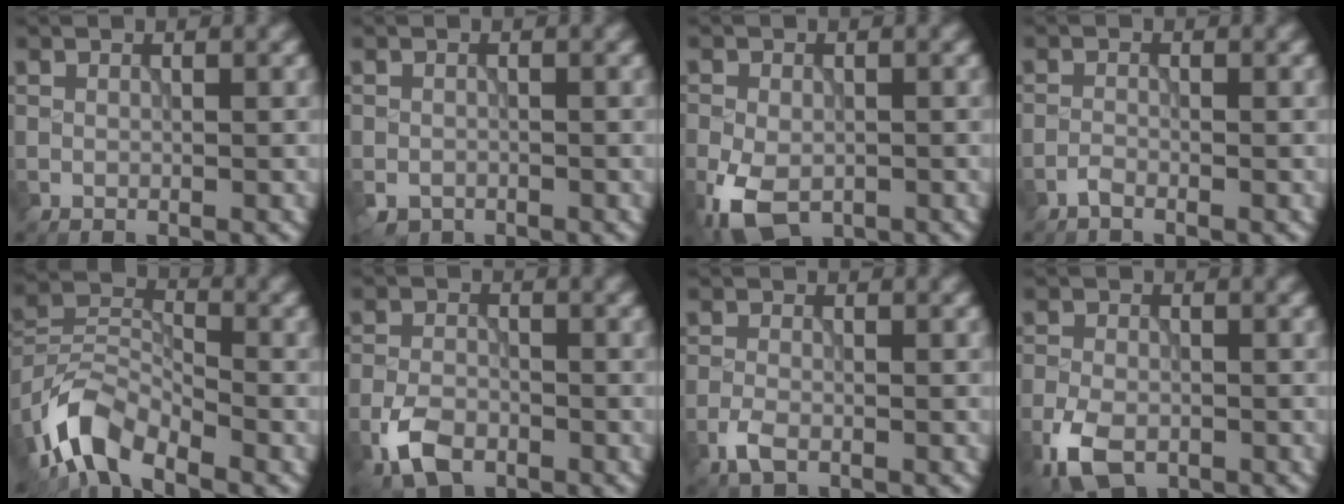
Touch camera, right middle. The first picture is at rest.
{"total": 1.7, "force": [-1.1, 1.1, 0.5], "torque": [-0.009, -0.005, -0.024]}
{"total": 6.4, "force": [-3.0, 3.8, 4.2], "torque": [-0.090, -0.016, -0.057]}
{"total": 0.9, "force": [-0.8, 0.1, 0.4], "torque": [-0.007, 0.002, -0.019]}
{"total": 6.7, "force": [-4.9, 2.8, 3.5], "torque": [-0.061, 0.001, -0.110]}
{"total": 4.4, "force": [-2.6, 2.4, 2.6], "torque": [-0.053, -0.004, -0.058]}
{"total": 2.3, "force": [-1.3, 1.0, 1.5], "torque": [-0.036, -0.002, -0.033]}
{"total": 5.2, "force": [-2.7, 2.9, 3.3], "torque": [-0.070, -0.007, -0.059]}